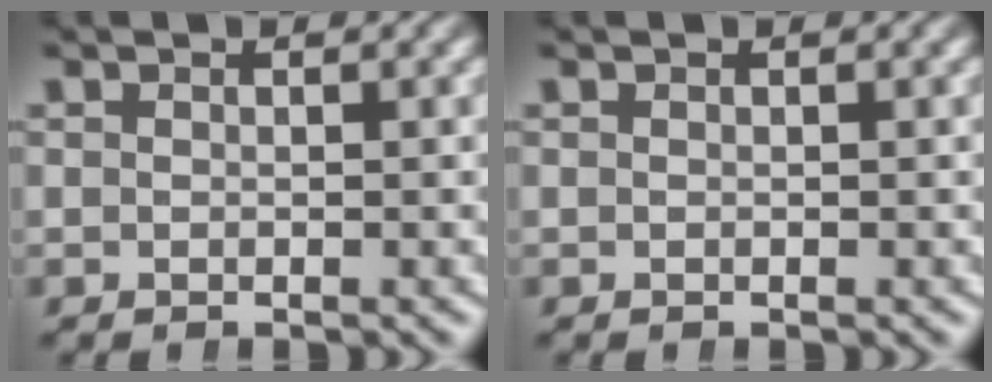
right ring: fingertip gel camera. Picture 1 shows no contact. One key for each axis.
{"total": 0.0}